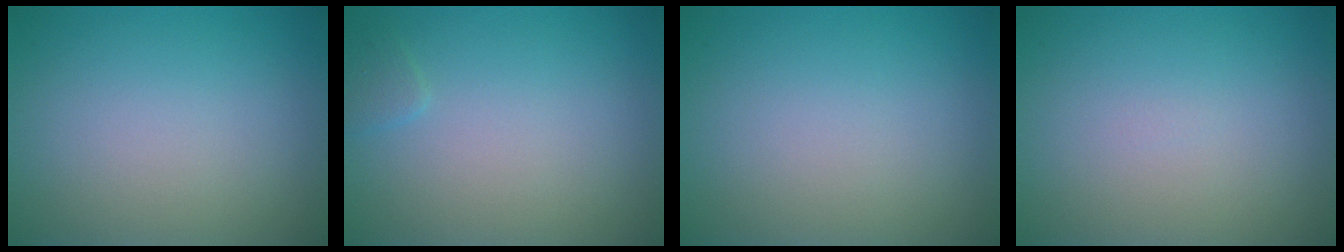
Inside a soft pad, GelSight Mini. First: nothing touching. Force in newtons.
{"total": 0.8, "press": 0.7, "slide": 0.2}
{"total": 0.0}
{"total": 0.0}